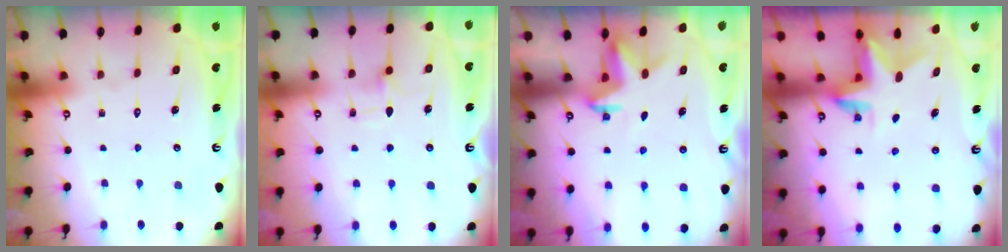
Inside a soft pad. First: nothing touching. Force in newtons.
{"total": 5.1, "press": 5.0, "slide": 1.2}
{"total": 3.4, "press": 3.4, "slide": 0.2}
{"total": 3.1, "press": 3.0, "slide": 0.4}